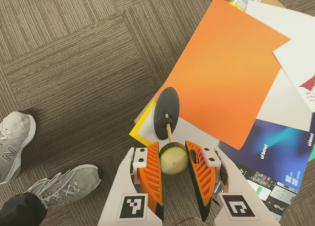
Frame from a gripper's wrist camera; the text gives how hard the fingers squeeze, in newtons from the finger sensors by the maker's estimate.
{"total": 10.5, "left": 11.4, "right": 9.7}